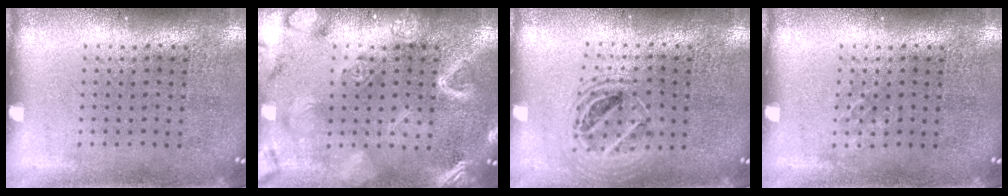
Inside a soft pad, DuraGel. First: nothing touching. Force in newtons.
{"total": 5.0, "press": 4.9, "slide": 0.7}
{"total": 1.5, "press": 1.4, "slide": 0.7}
{"total": 0.8, "press": 0.8, "slide": 0.1}